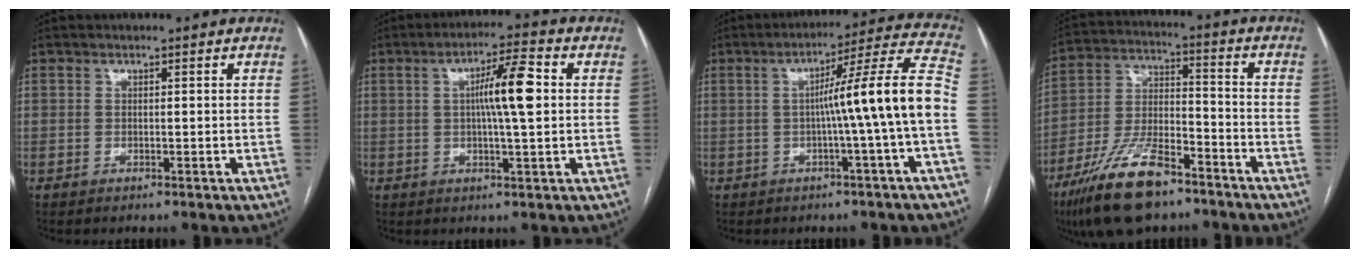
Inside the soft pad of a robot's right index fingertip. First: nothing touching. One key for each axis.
{"total": 8.3, "fx": 1.0, "fy": 0.5, "fz": 8.2, "tx": -0.139, "ty": 0.010, "tz": 0.013}
{"total": 12.6, "fx": -1.7, "fy": -2.0, "fz": 12.3, "tx": -0.166, "ty": 0.023, "tz": -0.027}
{"total": 15.6, "fx": -10.6, "fy": 5.2, "fz": 10.2, "tx": -0.209, "ty": -0.005, "tz": -0.193}